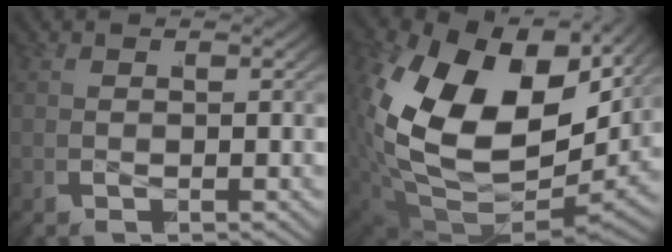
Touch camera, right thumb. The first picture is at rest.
{"total": 19.8, "force": [1.0, 12.8, 15.1], "torque": [-0.324, -0.057, 0.046]}